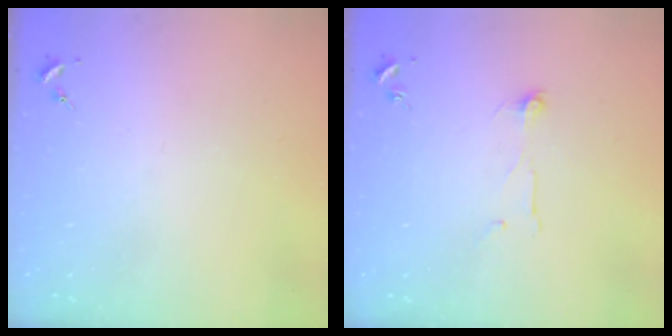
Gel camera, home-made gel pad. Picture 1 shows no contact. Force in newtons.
{"total": 4.8, "press": 4.8, "slide": 0.4}